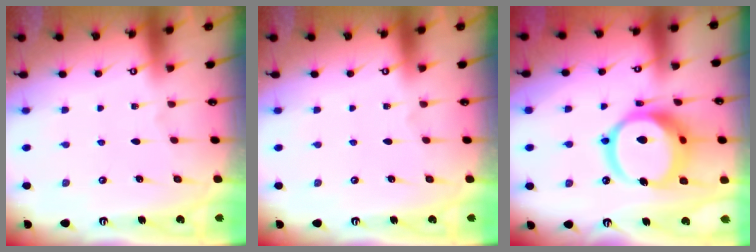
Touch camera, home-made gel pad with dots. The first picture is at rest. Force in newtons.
{"total": 0.0}
{"total": 18.7, "press": 18.5, "slide": 2.1}